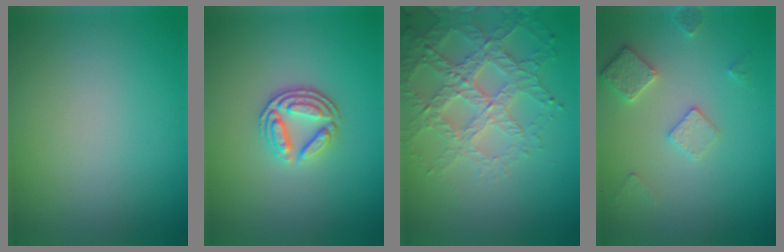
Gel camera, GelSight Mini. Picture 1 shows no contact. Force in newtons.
{"total": 3.4, "press": 2.7, "slide": 2.1}
{"total": 5.1, "press": 4.3, "slide": 2.7}
{"total": 2.9, "press": 2.9, "slide": 0.4}